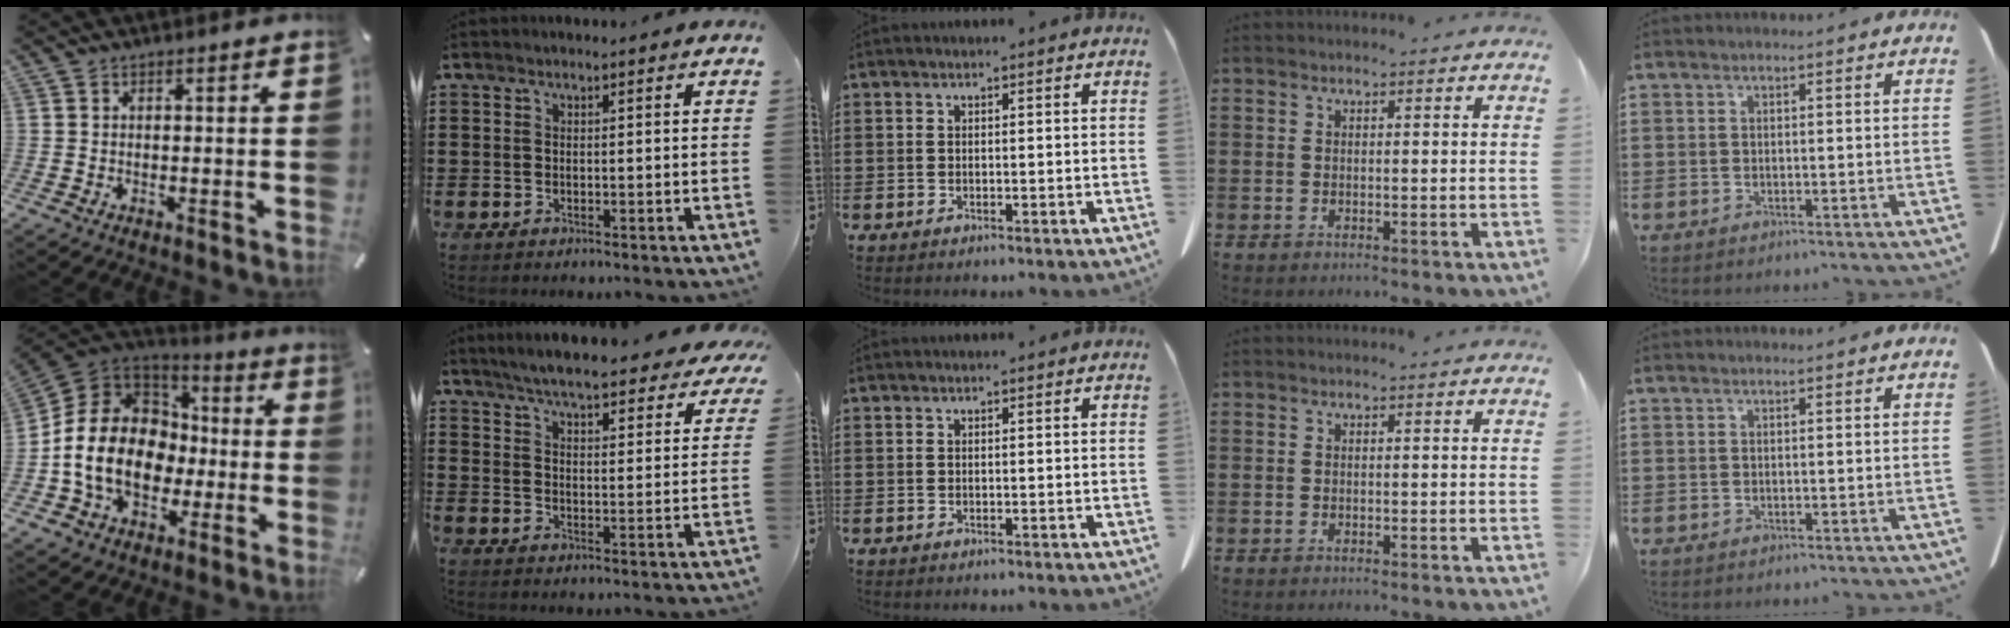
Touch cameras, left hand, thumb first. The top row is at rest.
{"thumb": {"total": 17.2, "force": [-3.5, 13.7, 9.7], "torque": [-0.206, 0.024, -0.058]}, "index": {"total": 5.7, "force": [5.4, -0.3, 1.9], "torque": [-0.062, -0.037, 0.091]}}